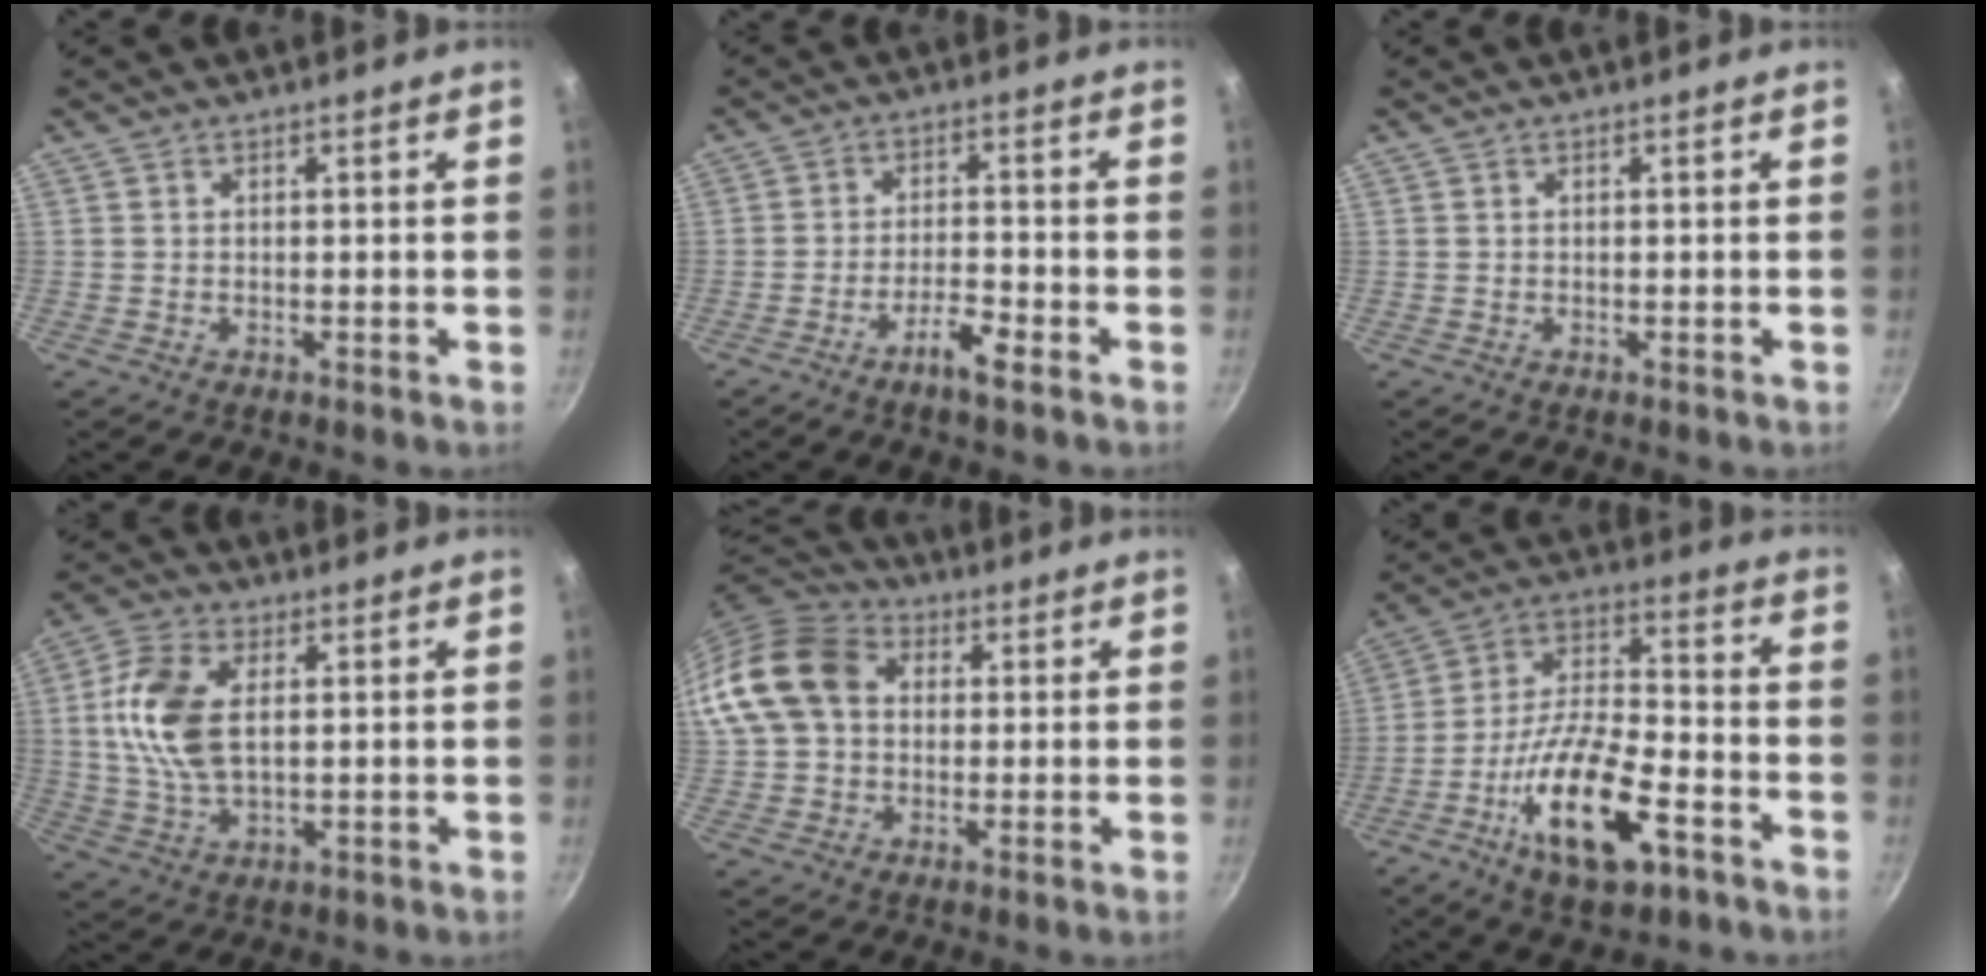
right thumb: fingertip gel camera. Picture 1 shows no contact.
{"total": 4.6, "force": [-3.2, 0.6, 3.3], "torque": [-0.060, 0.027, -0.057]}
{"total": 0.0}
{"total": 12.2, "force": [2.0, 6.8, 9.9], "torque": [-0.198, 0.006, 0.036]}
{"total": 14.2, "force": [2.1, 11.1, 8.7], "torque": [-0.149, 0.030, 0.024]}
{"total": 17.4, "force": [-8.2, 6.6, 13.8], "torque": [-0.242, 0.039, -0.151]}